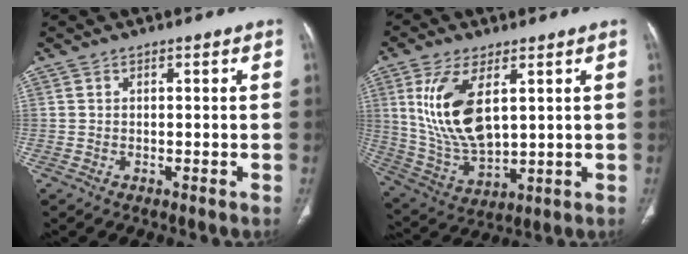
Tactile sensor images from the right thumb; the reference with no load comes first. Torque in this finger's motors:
{"motor_torque": [-0.17, 1.05, 1.28, 0.60, 0.14]}